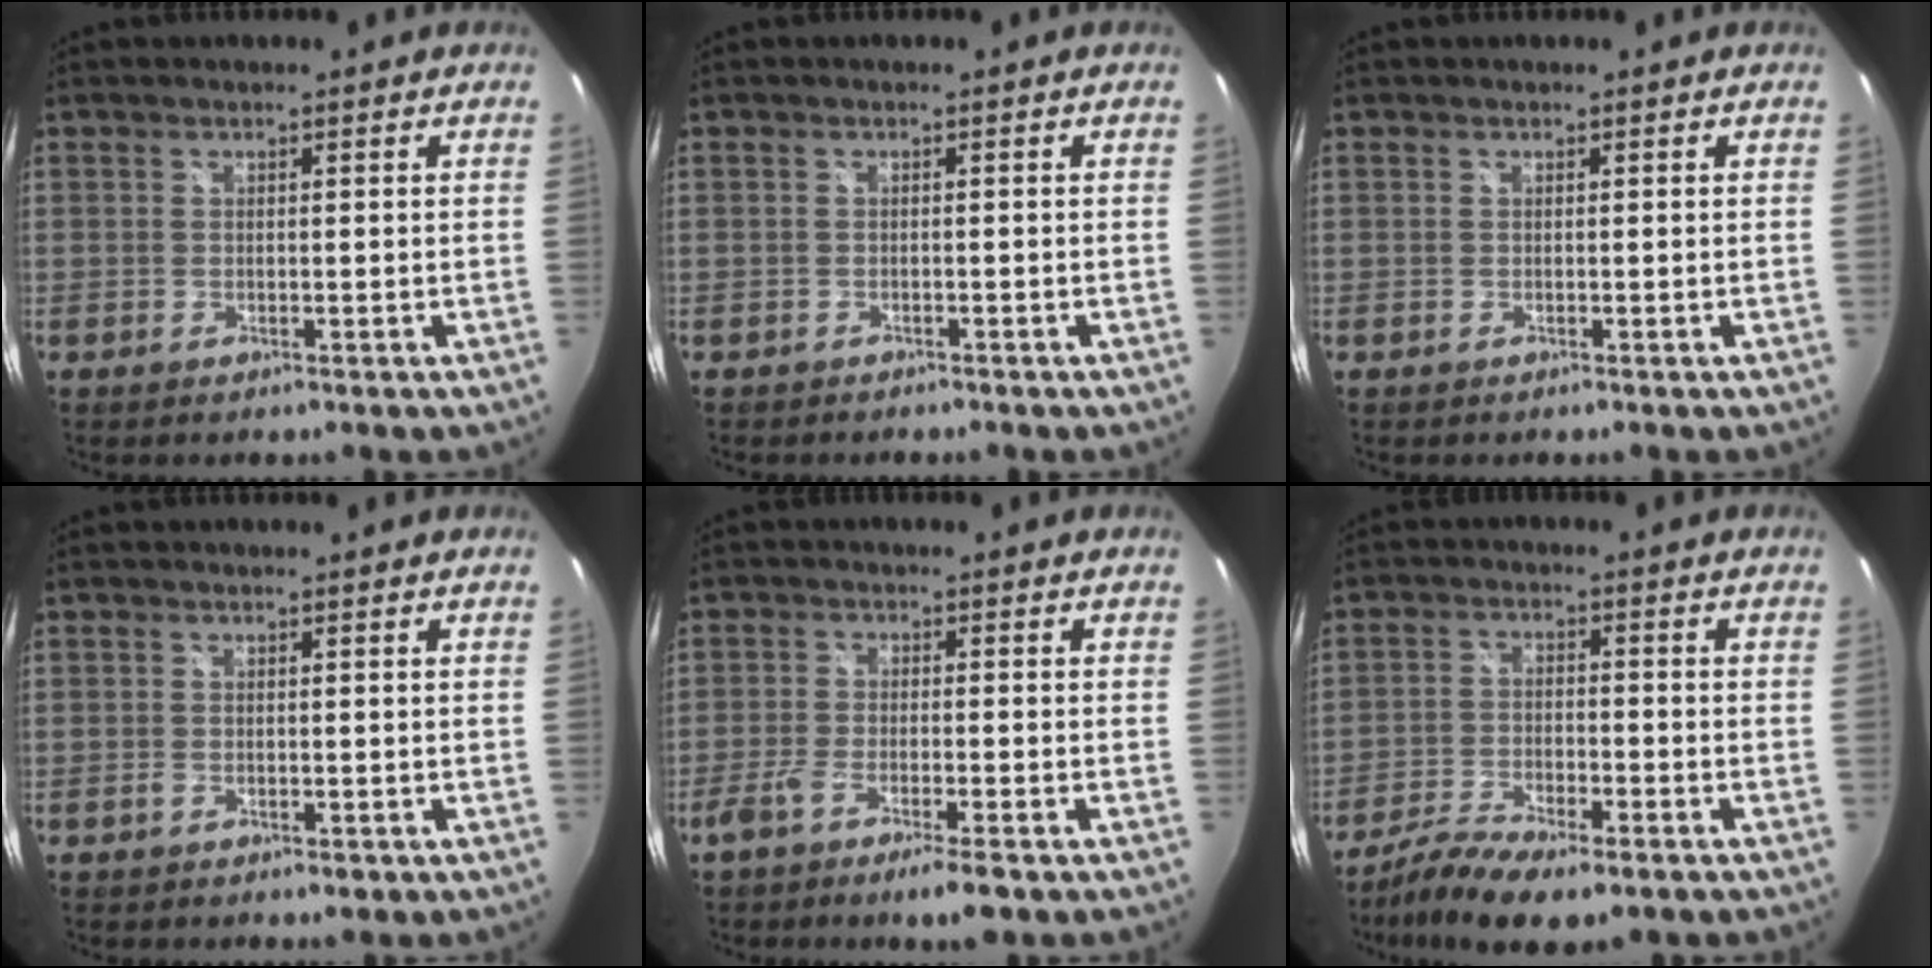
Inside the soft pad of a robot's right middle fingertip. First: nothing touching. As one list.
[{"total": 1.3, "force": [-1.1, 0.6, 0.0], "torque": [-0.007, -0.002, -0.018]}, {"total": 0.0}, {"total": 1.4, "force": [-0.9, 0.9, 0.4], "torque": [-0.008, -0.001, -0.014]}, {"total": 6.1, "force": [-4.4, 0.6, 4.2], "torque": [-0.096, -0.010, -0.082]}, {"total": 10.9, "force": [-7.8, 3.1, 6.8], "torque": [-0.155, -0.031, -0.147]}]